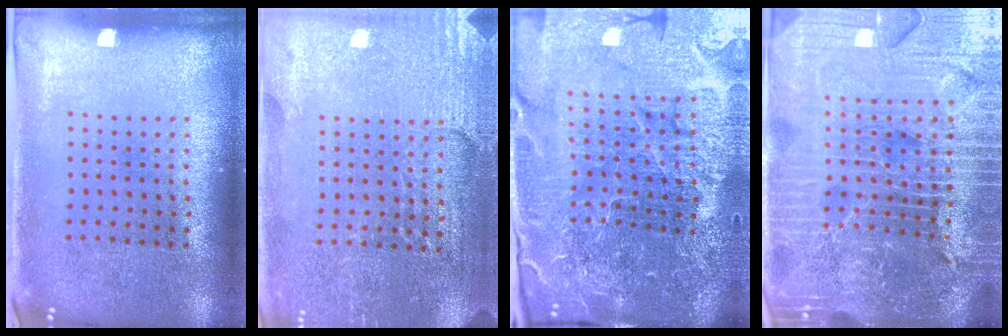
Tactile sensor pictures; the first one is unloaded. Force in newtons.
{"total": 2.9, "press": 2.9, "slide": 0.2}
{"total": 6.7, "press": 5.8, "slide": 3.2}
{"total": 6.3, "press": 5.6, "slide": 3.0}